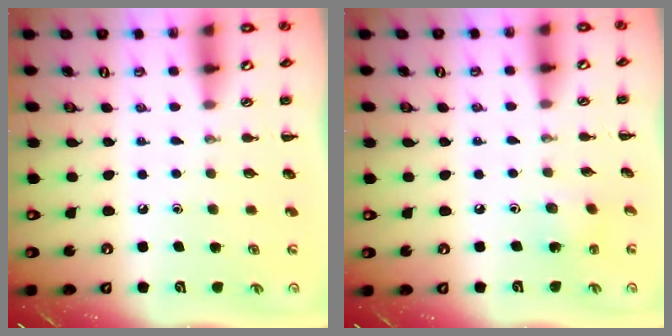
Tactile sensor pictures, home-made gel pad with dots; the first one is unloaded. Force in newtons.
{"total": 2.8, "press": 2.7, "slide": 0.8}